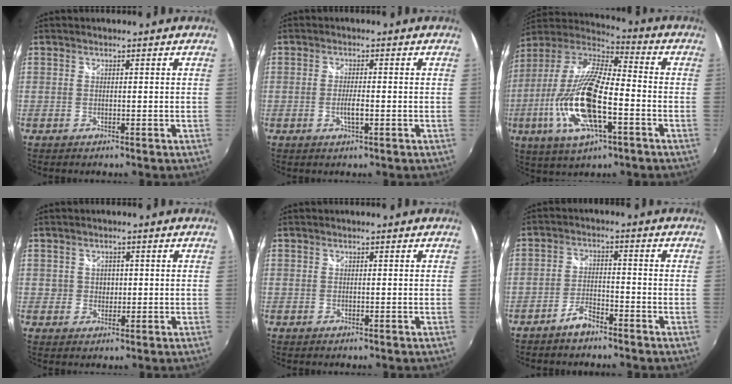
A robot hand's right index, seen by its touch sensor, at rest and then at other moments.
{"total": 2.6, "force": [-0.8, 0.3, 2.5], "torque": [-0.047, -0.004, -0.013]}
{"total": 21.0, "force": [-6.4, 7.0, 18.7], "torque": [-0.383, -0.024, -0.127]}
{"total": 2.6, "force": [0.2, 2.4, 0.8], "torque": [-0.011, 0.003, 0.003]}
{"total": 0.0}
{"total": 4.0, "force": [-3.3, 1.2, 1.9], "torque": [-0.052, 0.008, -0.063]}